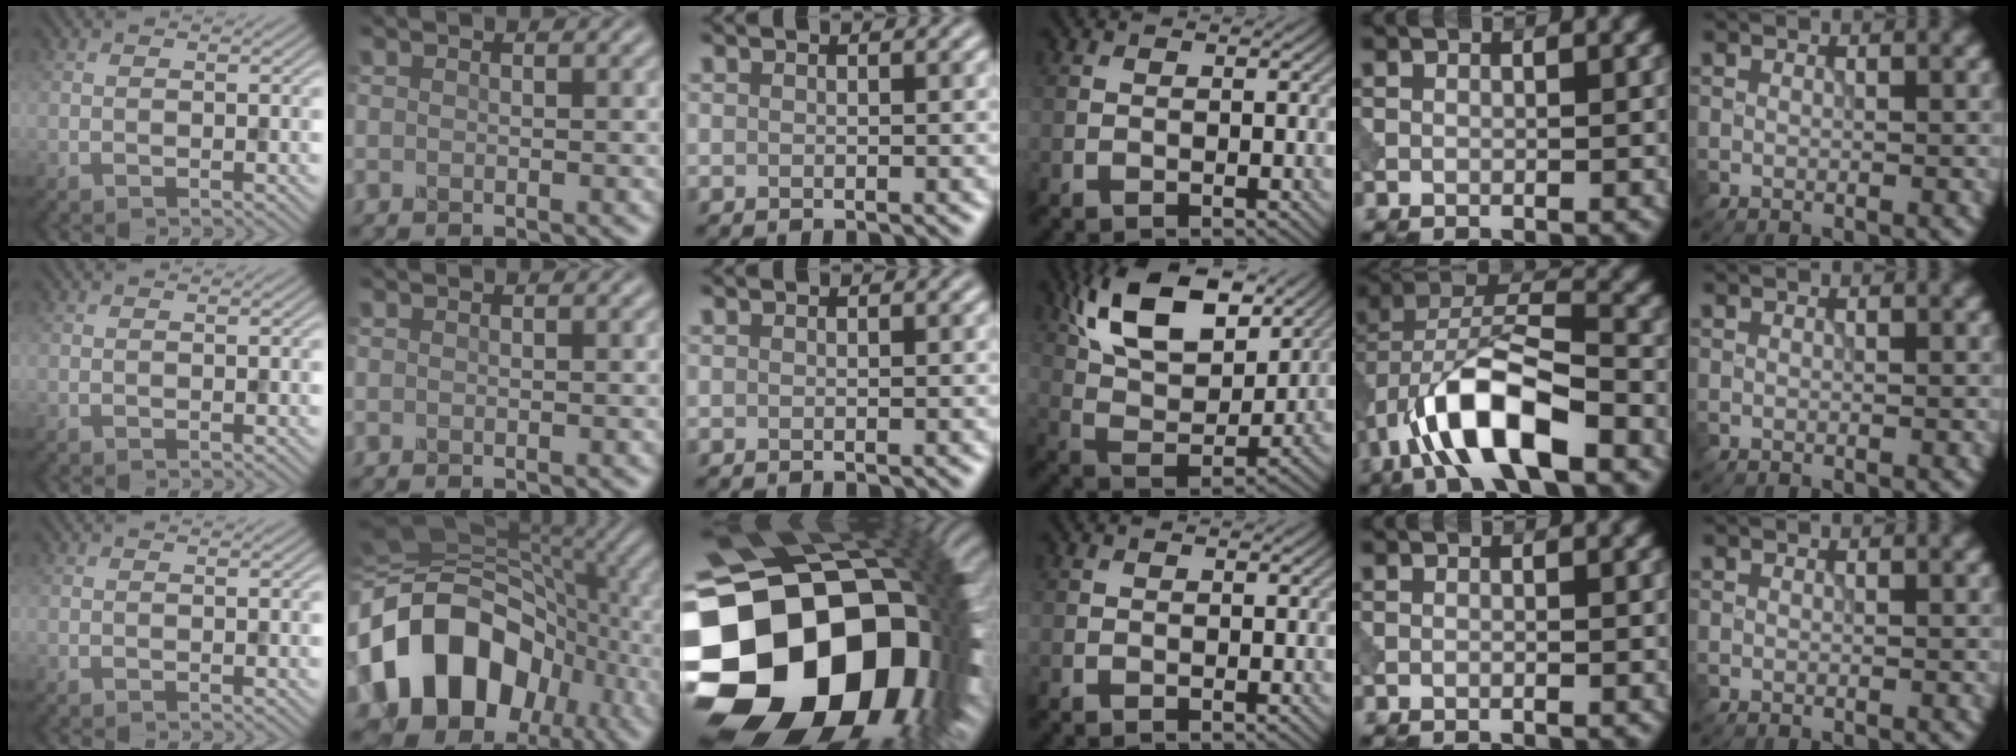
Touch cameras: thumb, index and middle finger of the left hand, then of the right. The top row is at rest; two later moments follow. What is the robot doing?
{"motion": "insert", "object": "peg toy"}